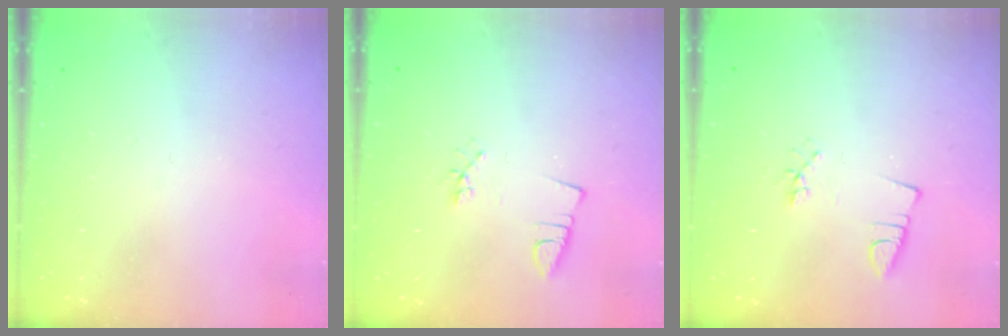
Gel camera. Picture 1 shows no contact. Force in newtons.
{"total": 2.2, "press": 1.7, "slide": 1.4}
{"total": 2.2, "press": 1.7, "slide": 1.4}